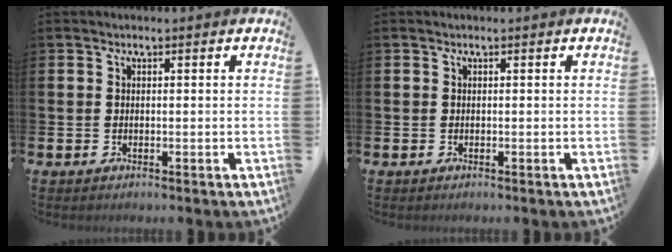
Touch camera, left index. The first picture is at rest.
{"total": 0.0}